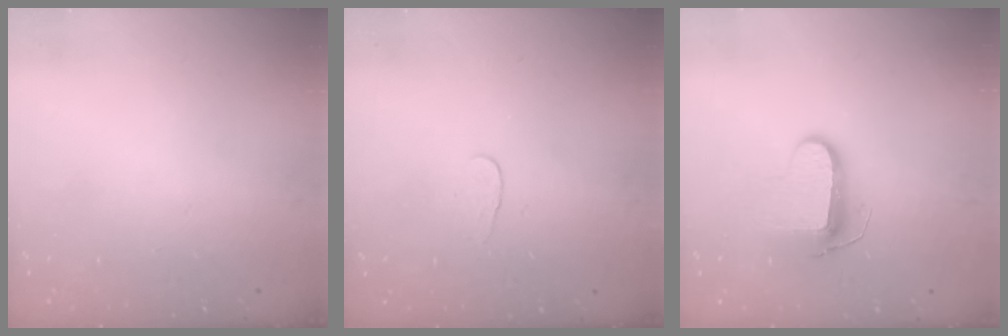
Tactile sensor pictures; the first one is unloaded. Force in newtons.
{"total": 3.8, "press": 3.8, "slide": 0.3}
{"total": 9.0, "press": 9.0, "slide": 0.5}